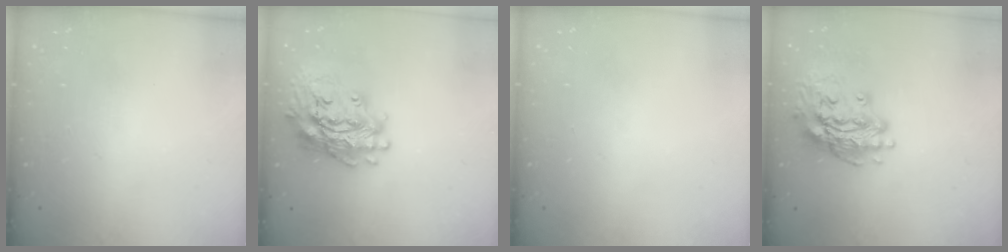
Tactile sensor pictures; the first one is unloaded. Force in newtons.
{"total": 19.4, "press": 19.2, "slide": 3.0}
{"total": 0.0}
{"total": 16.3, "press": 16.1, "slide": 2.8}